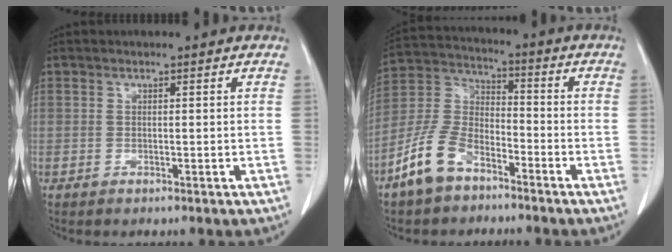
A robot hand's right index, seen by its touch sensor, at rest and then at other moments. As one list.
[{"total": 10.2, "force": [-6.7, 5.1, 5.7], "torque": [-0.142, 0.005, -0.139]}]